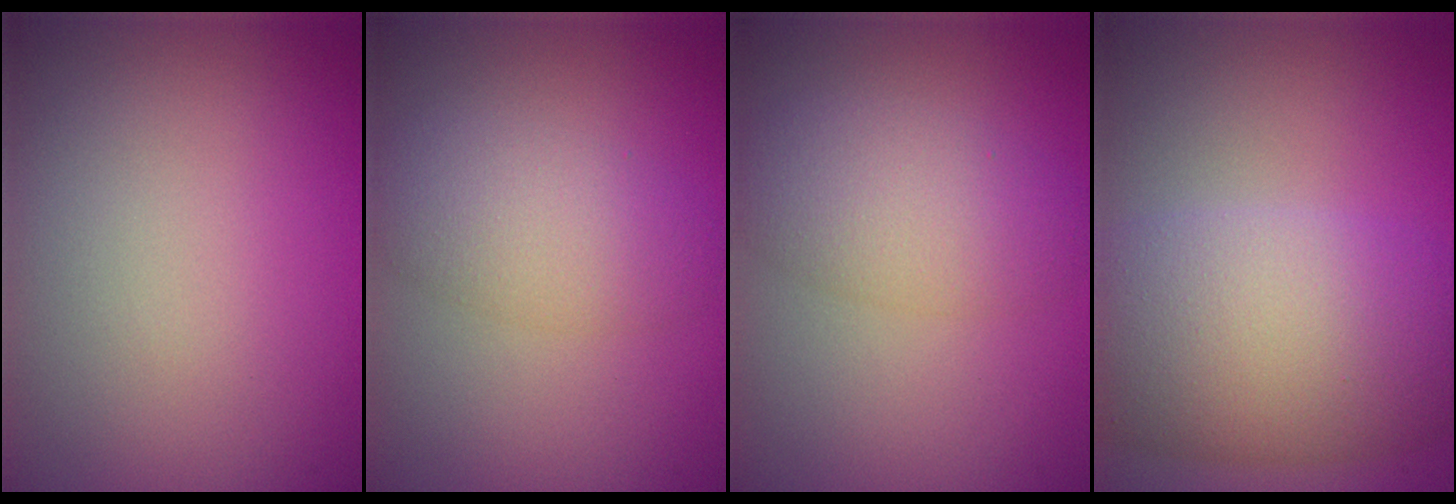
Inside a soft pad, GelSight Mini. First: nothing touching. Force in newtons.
{"total": 3.9, "press": 3.9, "slide": 0.1}
{"total": 4.4, "press": 4.4, "slide": 0.1}
{"total": 10.2, "press": 10.2, "slide": 0.0}